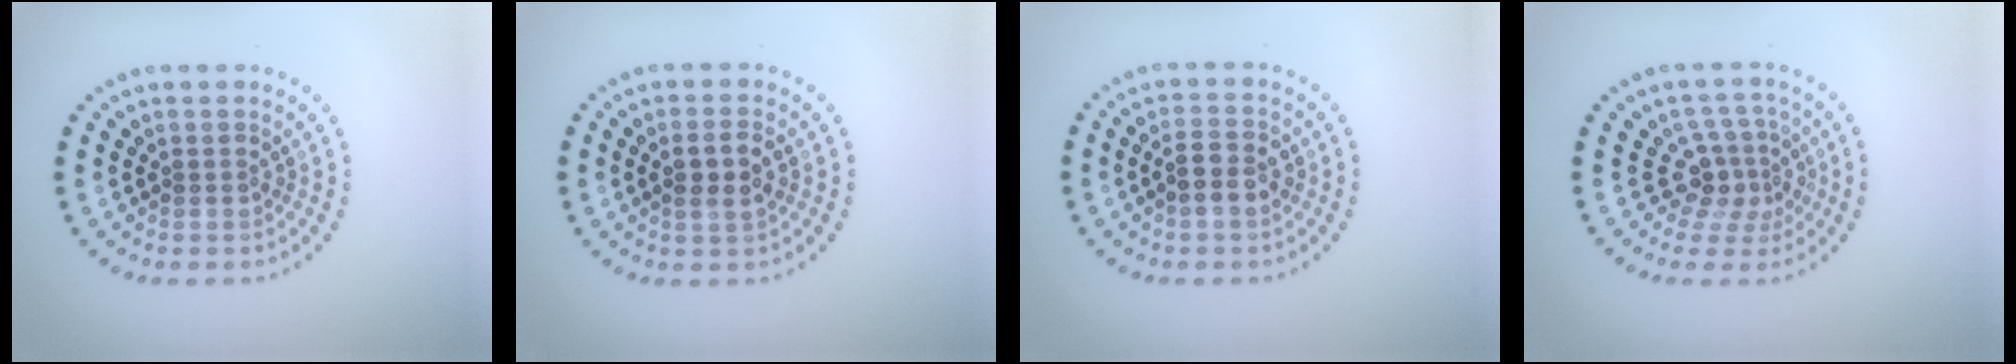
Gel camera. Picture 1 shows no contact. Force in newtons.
{"total": 2.4, "press": 2.3, "slide": 0.8}
{"total": 2.7, "press": 2.7, "slide": 0.4}
{"total": 3.3, "press": 2.3, "slide": 2.4}